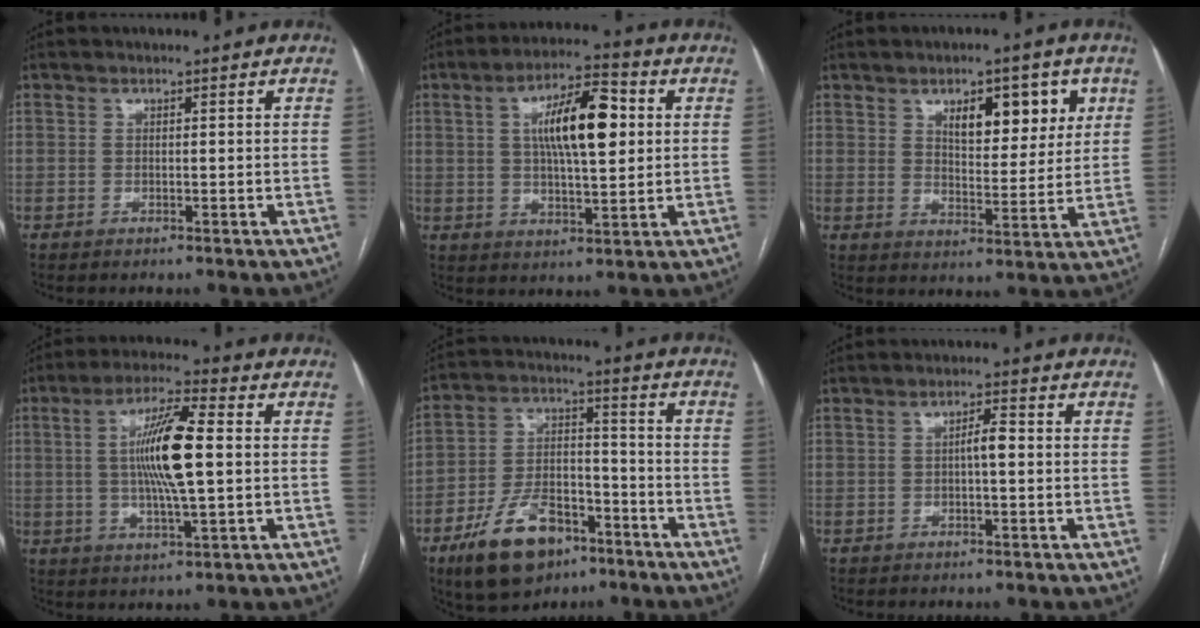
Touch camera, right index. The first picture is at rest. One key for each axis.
{"total": 11.9, "fx": 2.5, "fy": 3.2, "fz": 11.2, "tx": -0.198, "ty": 0.020, "tz": 0.040}
{"total": 9.3, "fx": 4.2, "fy": 3.9, "fz": 7.3, "tx": -0.100, "ty": 0.005, "tz": 0.066}
{"total": 11.7, "fx": 0.8, "fy": 1.3, "fz": 11.6, "tx": -0.216, "ty": 0.005, "tz": 0.013}
{"total": 13.7, "fx": -8.3, "fy": 7.0, "fz": 8.4, "tx": -0.162, "ty": 0.010, "tz": -0.143}
{"total": 2.4, "fx": -0.2, "fy": 0.4, "fz": 2.4, "tx": -0.039, "ty": 0.005, "tz": -0.004}